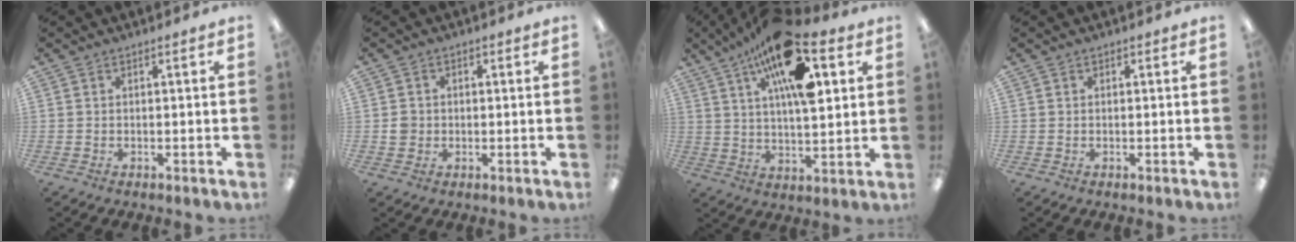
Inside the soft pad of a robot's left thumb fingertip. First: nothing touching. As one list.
[{"total": 3.1, "force": [-0.2, 3.0, 0.7], "torque": [0.002, -0.001, -0.008]}, {"total": 20.1, "force": [10.1, 8.0, 15.4], "torque": [-0.247, -0.034, 0.164]}, {"total": 0.0}]